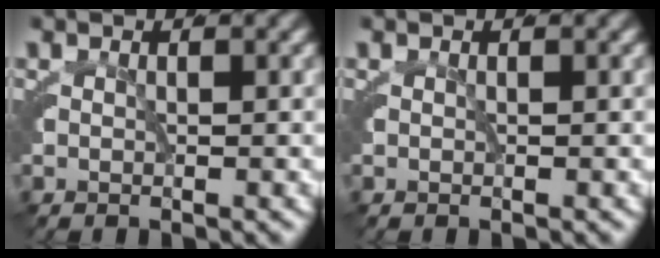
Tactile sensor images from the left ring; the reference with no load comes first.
{"total": 0.0}